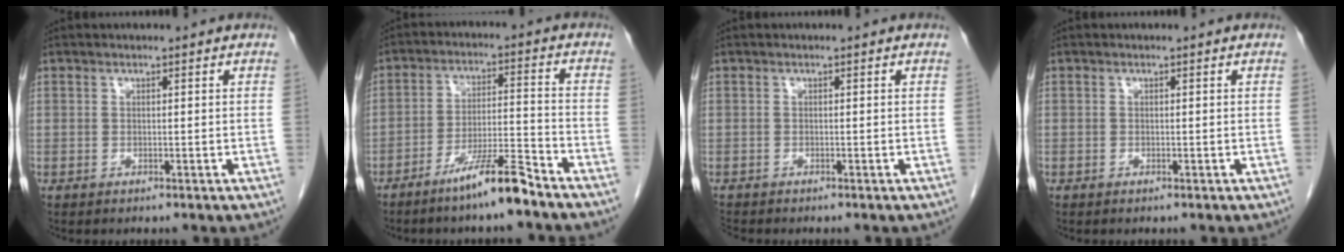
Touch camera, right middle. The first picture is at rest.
{"total": 8.4, "force": [-6.3, -0.2, 5.5], "torque": [-0.096, -0.011, -0.118]}
{"total": 0.9, "force": [-0.9, 0.0, 0.0], "torque": [-0.005, -0.005, -0.019]}
{"total": 0.0}